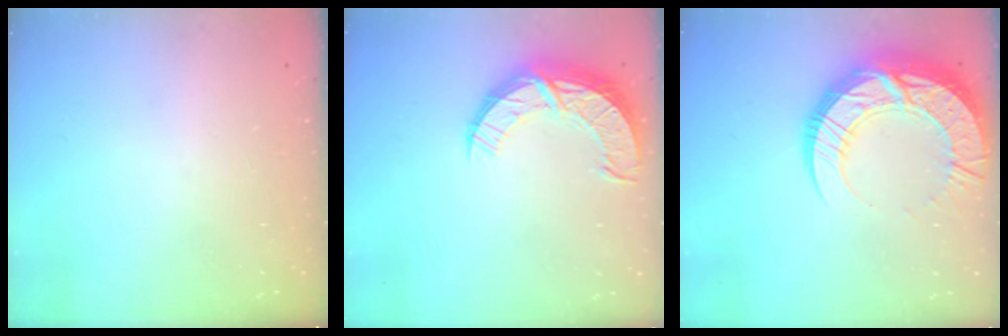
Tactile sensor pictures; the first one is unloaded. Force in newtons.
{"total": 12.8, "press": 12.7, "slide": 0.9}
{"total": 22.5, "press": 22.4, "slide": 1.8}